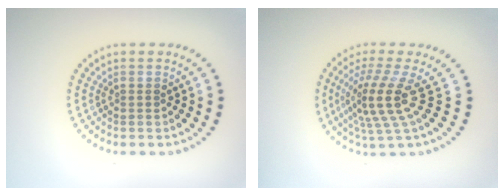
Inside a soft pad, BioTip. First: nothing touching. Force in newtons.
{"total": 4.5, "press": 3.1, "slide": 3.2}